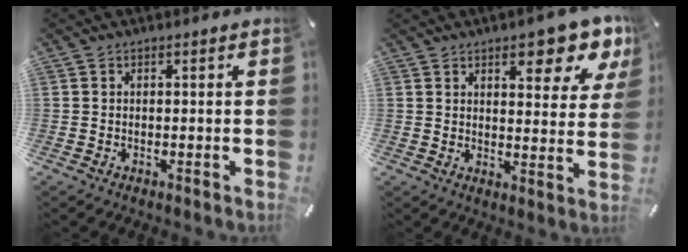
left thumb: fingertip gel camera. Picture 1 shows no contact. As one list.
[{"total": 11.0, "force": [7.4, 4.1, 7.1], "torque": [-0.082, -0.045, 0.121]}]